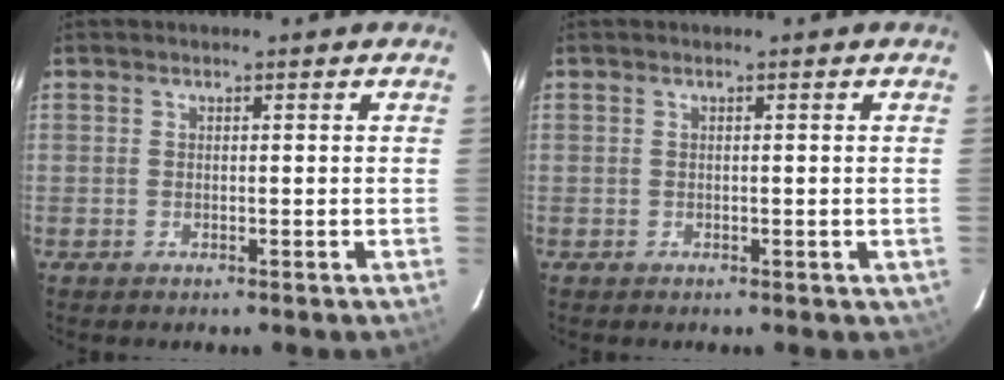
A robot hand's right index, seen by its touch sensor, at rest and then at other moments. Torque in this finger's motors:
{"motor_torque": [0.39, -0.33, 0.16, 0.02]}